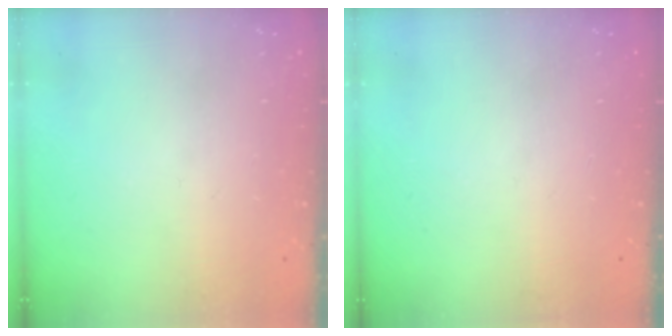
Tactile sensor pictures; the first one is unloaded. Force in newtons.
{"total": 0.0}